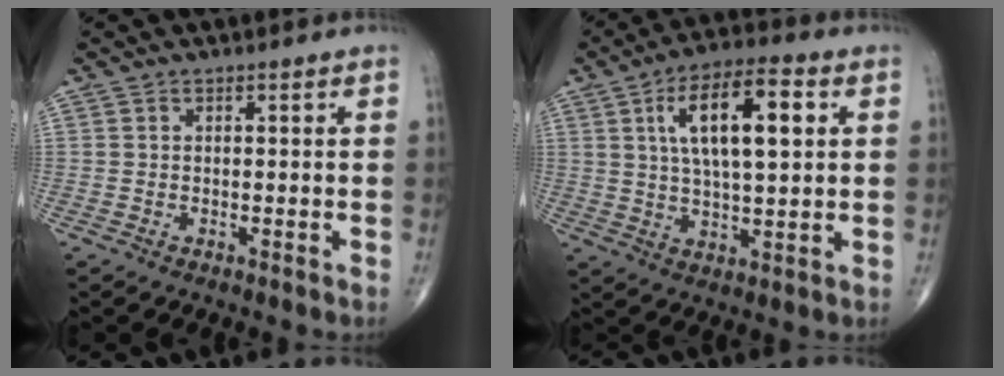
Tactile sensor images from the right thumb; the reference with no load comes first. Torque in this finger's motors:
{"motor_torque": [-0.96, 1.79, 1.72, 0.69, 0.46]}